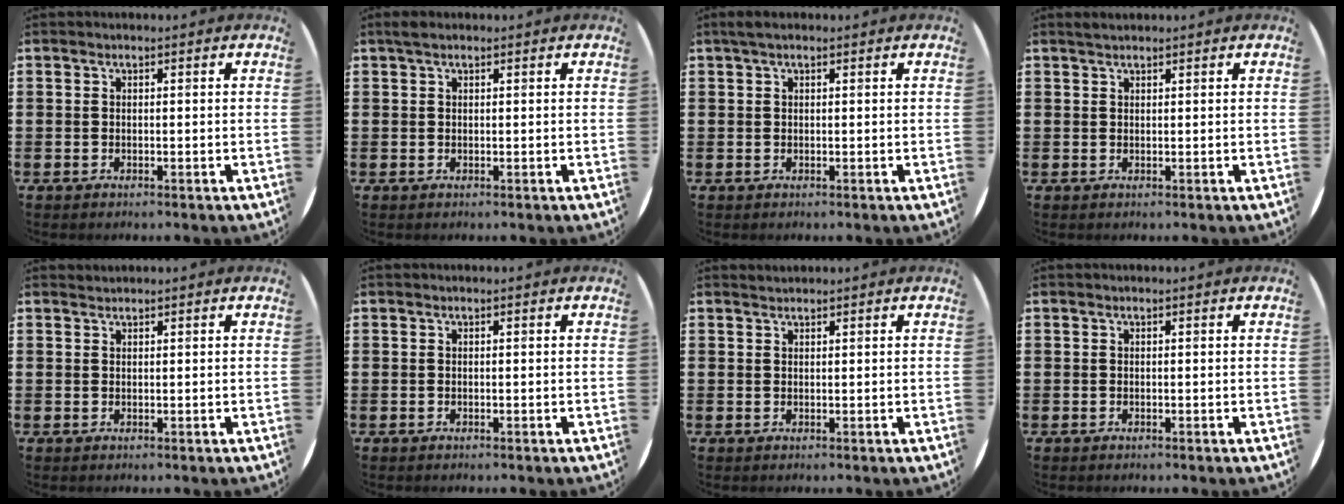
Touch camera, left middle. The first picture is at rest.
{"total": 1.1, "force": [0.8, 0.6, 0.6], "torque": [-0.005, 0.002, 0.012]}
{"total": 1.1, "force": [0.8, 0.5, 0.7], "torque": [-0.016, 0.005, 0.013]}
{"total": 0.9, "force": [0.9, 0.1, 0.1], "torque": [-0.003, 0.001, 0.016]}
{"total": 0.5, "force": [0.5, 0.0, -0.1], "torque": [0.001, 0.001, 0.010]}
{"total": 0.0}
{"total": 0.7, "force": [0.7, 0.0, -0.1], "torque": [0.001, 0.001, 0.013]}
{"total": 0.0}